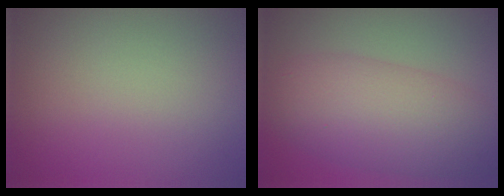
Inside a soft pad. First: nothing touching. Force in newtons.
{"total": 7.4, "press": 7.4, "slide": 0.2}